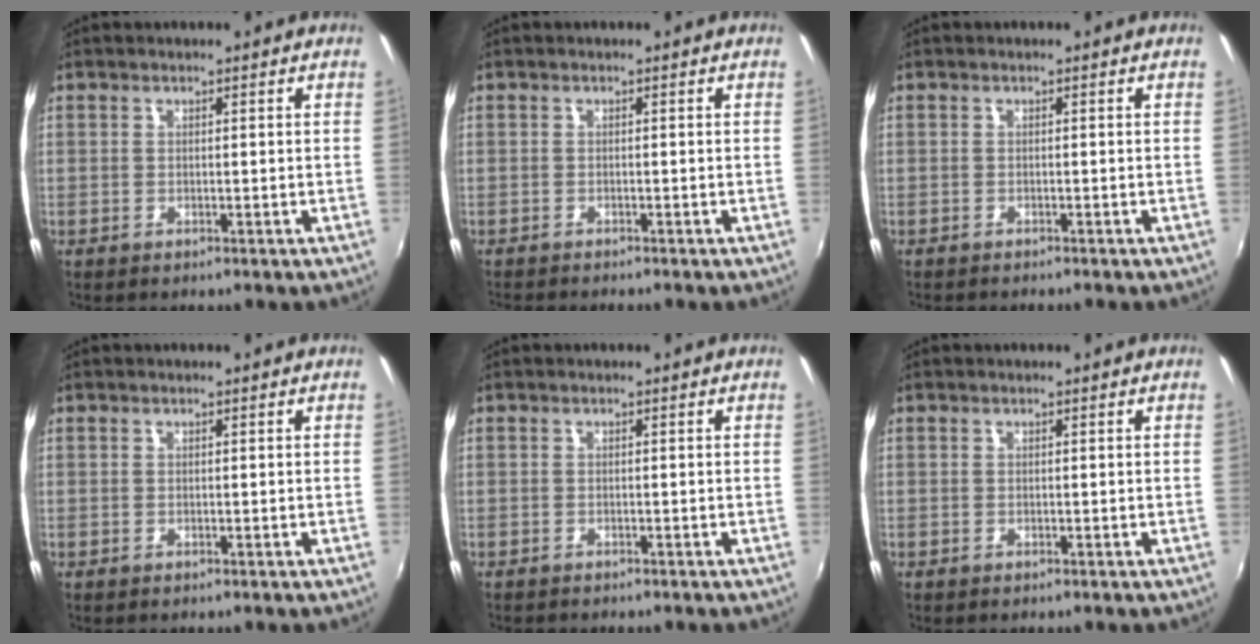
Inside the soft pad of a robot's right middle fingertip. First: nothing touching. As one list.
[{"total": 2.2, "force": [-2.2, -0.1, 0.6], "torque": [-0.019, -0.016, -0.043]}, {"total": 1.2, "force": [-1.2, 0.1, 0.3], "torque": [-0.007, -0.010, -0.021]}, {"total": 0.0}, {"total": 1.3, "force": [-1.3, 0.2, 0.3], "torque": [-0.010, -0.007, -0.019]}, {"total": 0.0}]